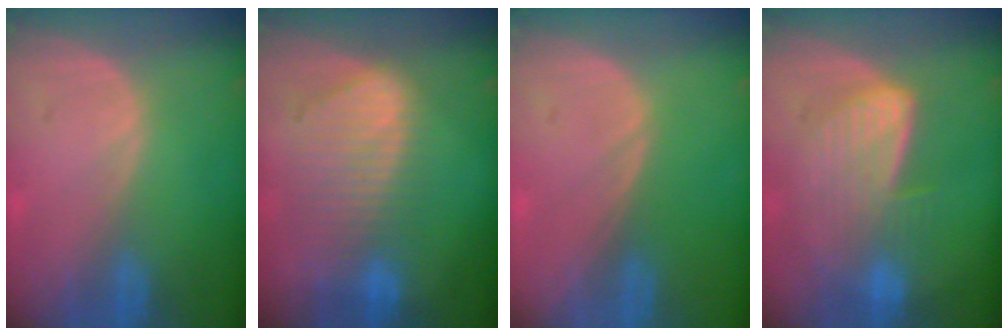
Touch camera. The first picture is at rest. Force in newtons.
{"total": 9.2, "press": 8.1, "slide": 4.3}
{"total": 0.0}
{"total": 7.1, "press": 7.0, "slide": 1.1}